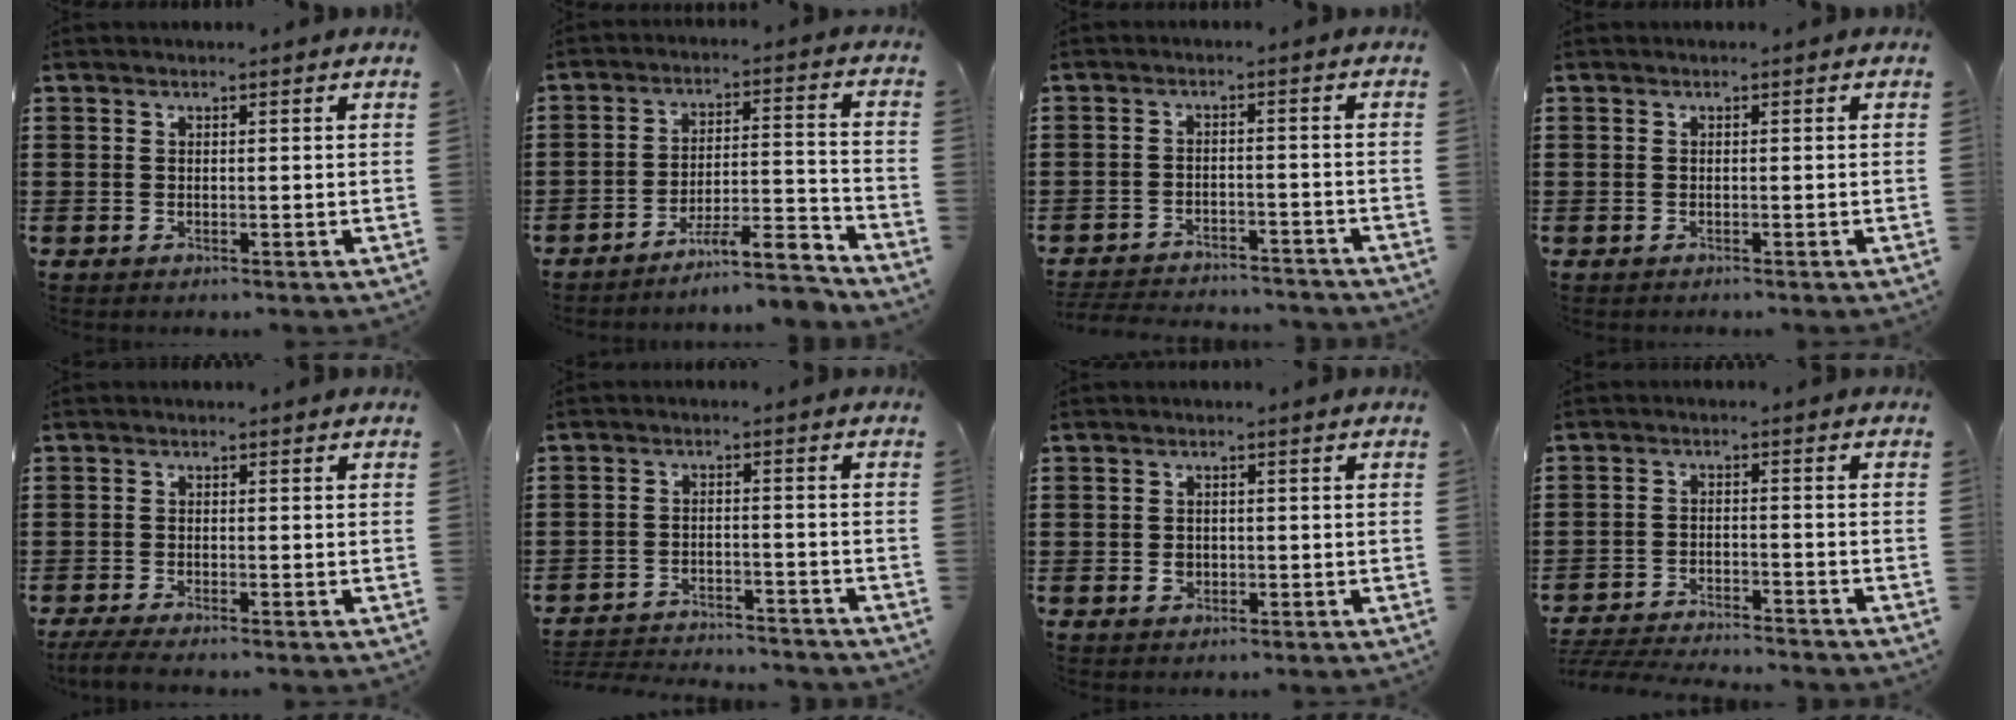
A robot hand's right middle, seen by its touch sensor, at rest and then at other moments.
{"total": 7.6, "force": [-6.9, 0.7, 3.2], "torque": [-0.051, 0.007, -0.132]}
{"total": 3.5, "force": [-3.5, 0.4, 0.1], "torque": [-0.006, 0.001, -0.075]}
{"total": 0.0}
{"total": 2.0, "force": [-1.7, 0.1, 1.0], "torque": [-0.023, -0.004, -0.034]}
{"total": 3.4, "force": [-3.3, 0.3, 0.2], "torque": [-0.009, 0.002, -0.071]}
{"total": 1.6, "force": [-0.3, 1.3, 0.8], "torque": [-0.017, 0.006, -0.007]}
{"total": 4.2, "force": [-4.1, 0.1, 0.5], "torque": [-0.019, -0.002, -0.087]}